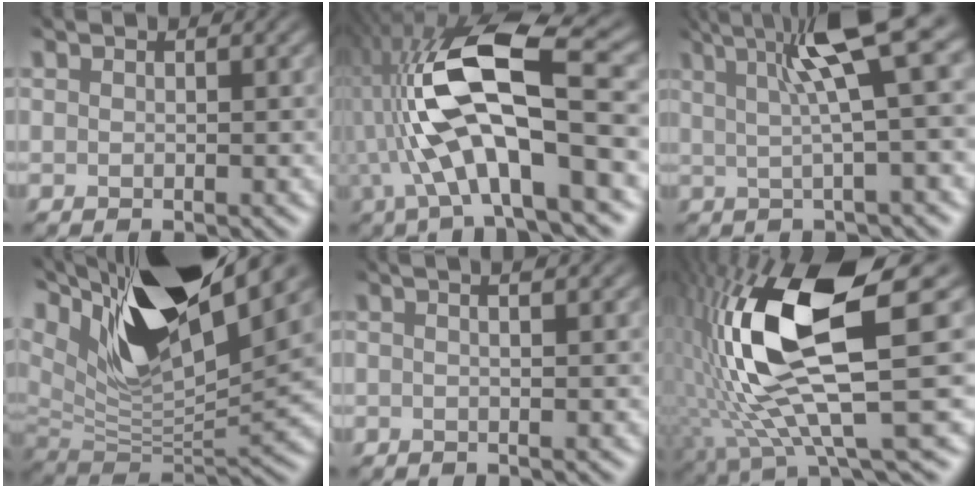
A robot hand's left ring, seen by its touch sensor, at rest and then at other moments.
{"total": 11.3, "force": [-1.9, 3.9, 10.4], "torque": [-0.198, 0.017, -0.043]}
{"total": 7.5, "force": [2.7, 1.5, 6.8], "torque": [-0.110, 0.012, 0.042]}
{"total": 15.0, "force": [7.5, 5.5, 11.8], "torque": [-0.225, 0.023, 0.126]}
{"total": 3.0, "force": [1.0, 1.3, 2.5], "torque": [-0.012, 0.017, -0.006]}
{"total": 13.1, "force": [1.5, 3.9, 12.4], "torque": [-0.262, -0.009, 0.032]}